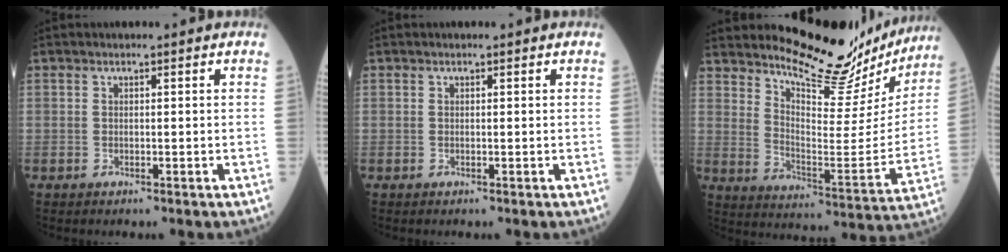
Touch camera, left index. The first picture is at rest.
{"total": 0.0}
{"total": 19.8, "force": [18.3, 4.0, 6.5], "torque": [-0.089, -0.069, 0.243]}